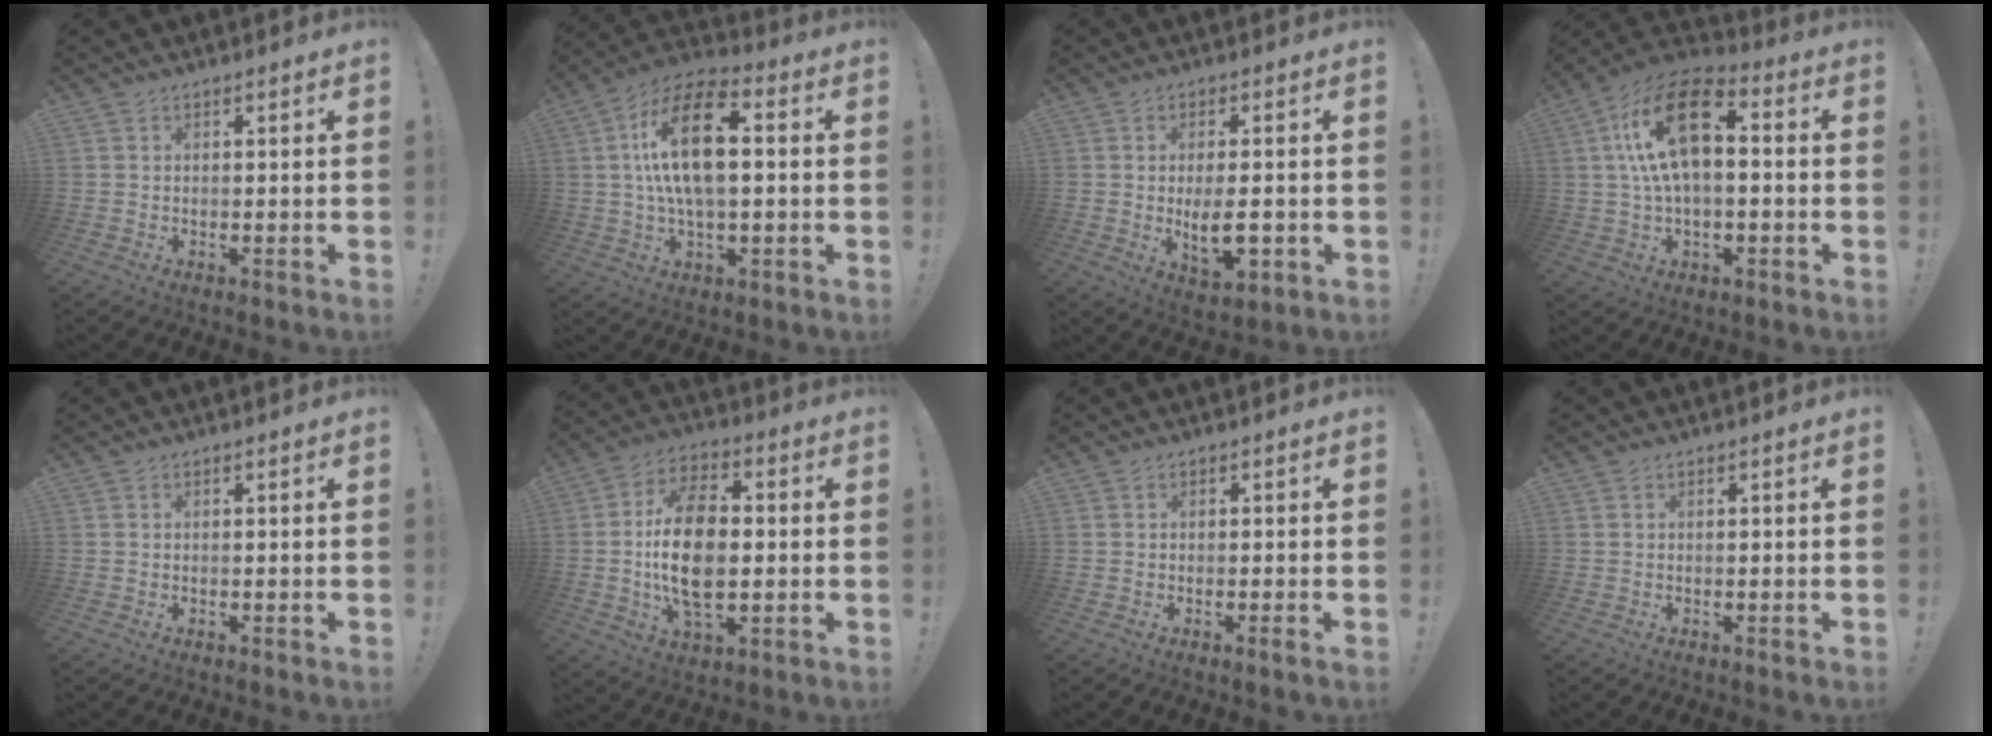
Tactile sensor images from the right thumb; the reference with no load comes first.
{"total": 17.8, "force": [2.1, 8.6, 15.4], "torque": [-0.273, 0.005, 0.026]}
{"total": 9.2, "force": [-1.1, 3.6, 8.4], "torque": [-0.129, -0.009, -0.018]}
{"total": 18.6, "force": [3.2, 9.7, 15.6], "torque": [-0.268, 0.003, 0.053]}
{"total": 0.0}
{"total": 17.2, "force": [-0.8, 10.4, 13.7], "torque": [-0.243, -0.002, -0.021]}
{"total": 1.2, "force": [-0.6, -0.2, 1.0], "torque": [-0.017, -0.001, -0.011]}
{"total": 0.0}